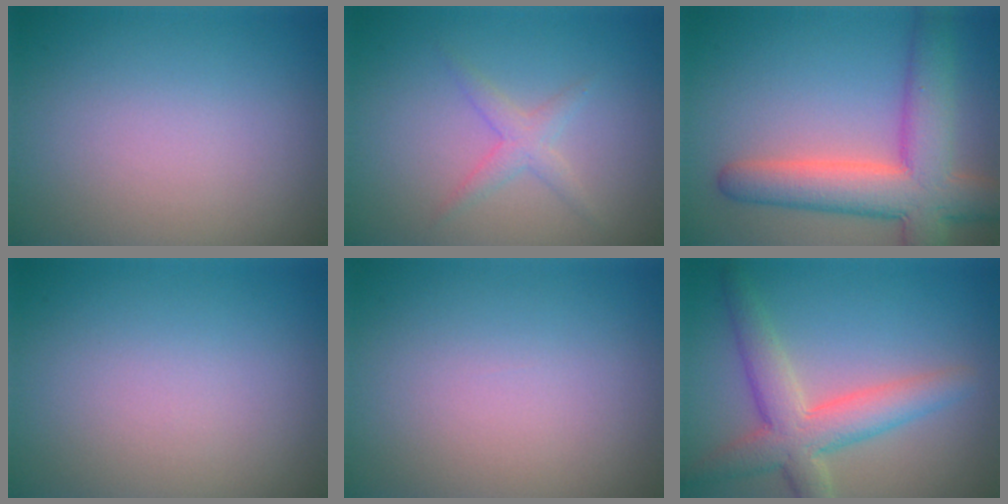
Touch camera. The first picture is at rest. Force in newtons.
{"total": 1.7, "press": 1.7, "slide": 0.1}
{"total": 8.1, "press": 8.1, "slide": 0.7}
{"total": 0.0}
{"total": 0.0}
{"total": 5.3, "press": 5.3, "slide": 0.3}